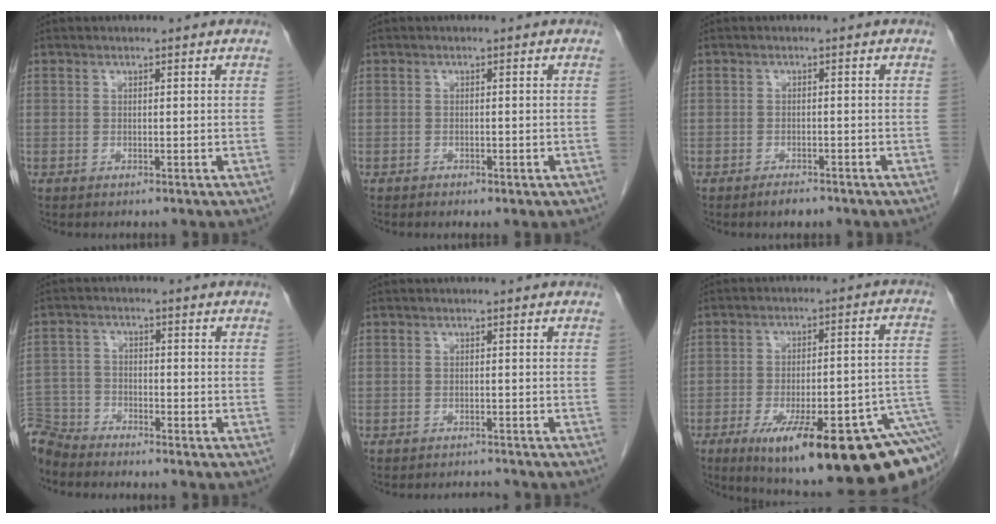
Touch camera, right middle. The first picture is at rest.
{"total": 1.7, "force": [-1.1, 0.7, 1.1], "torque": [-0.016, -0.002, -0.008]}
{"total": 2.0, "force": [-1.6, 0.6, 1.0], "torque": [-0.023, -0.003, -0.021]}
{"total": 6.2, "force": [-6.1, 1.1, 0.1], "torque": [-0.006, -0.006, -0.122]}
{"total": 2.6, "force": [-2.6, 0.2, -0.1], "torque": [0.003, -0.008, -0.038]}
{"total": 24.6, "force": [-13.0, 4.5, 20.4], "torque": [-0.203, 0.005, -0.184]}